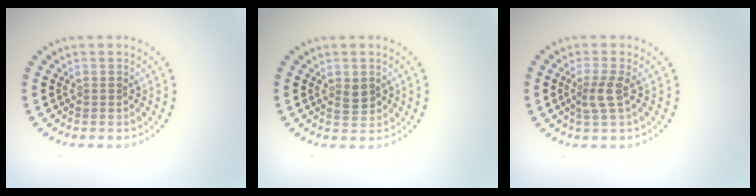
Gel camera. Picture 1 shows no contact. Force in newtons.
{"total": 1.6, "press": 1.6, "slide": 0.4}
{"total": 2.1, "press": 1.6, "slide": 1.2}